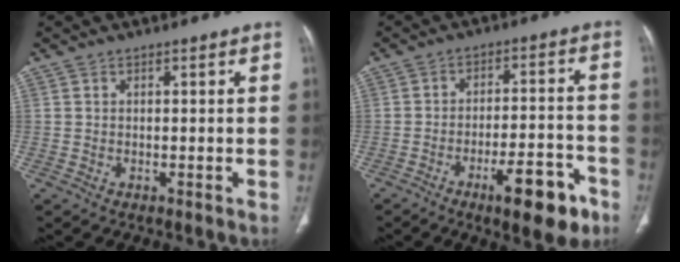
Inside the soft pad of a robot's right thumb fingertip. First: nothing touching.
{"total": 12.0, "force": [-6.8, 3.8, 9.1], "torque": [-0.114, 0.041, -0.096]}